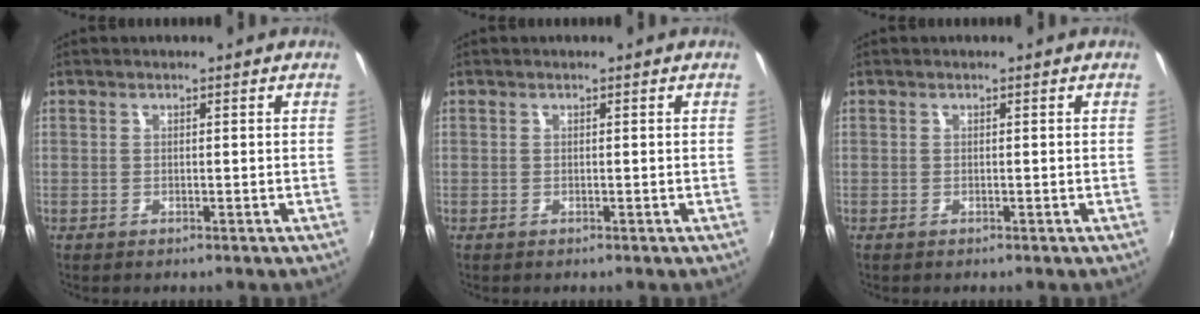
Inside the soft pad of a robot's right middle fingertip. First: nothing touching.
{"total": 0.0}
{"total": 0.0}